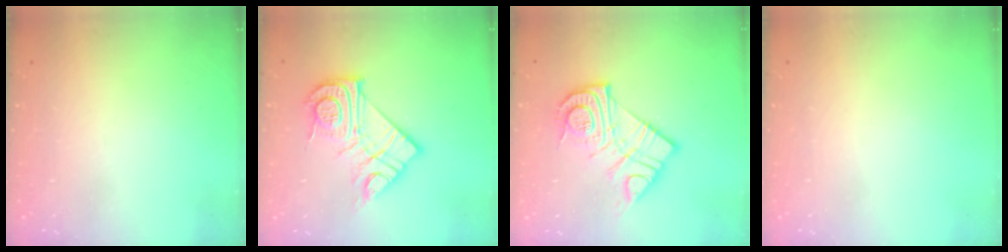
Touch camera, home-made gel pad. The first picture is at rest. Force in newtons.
{"total": 16.9, "press": 16.9, "slide": 1.5}
{"total": 15.4, "press": 15.4, "slide": 1.3}
{"total": 0.0}